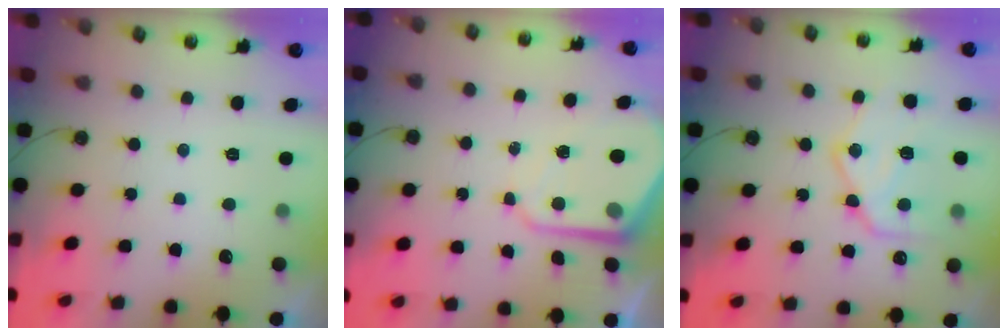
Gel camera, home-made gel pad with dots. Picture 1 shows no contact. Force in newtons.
{"total": 9.2, "press": 9.1, "slide": 0.8}
{"total": 18.2, "press": 18.1, "slide": 1.8}